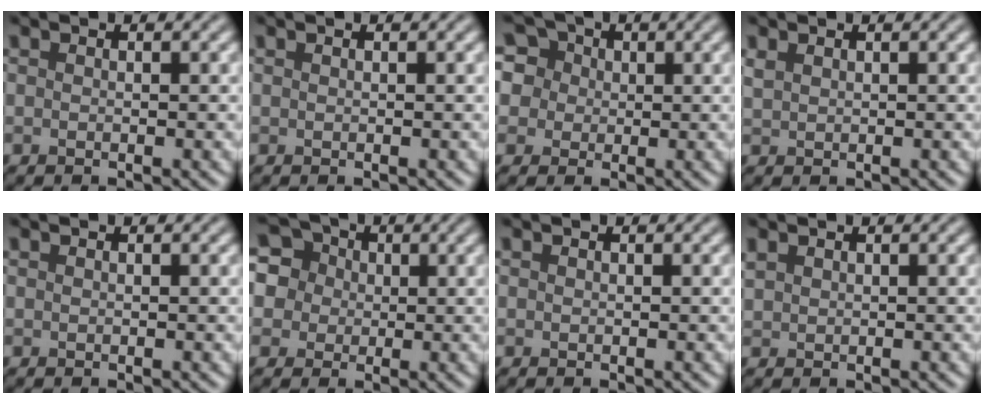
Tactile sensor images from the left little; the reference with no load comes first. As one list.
[{"total": 0.0}, {"total": 11.7, "force": [5.9, 8.5, 5.3], "torque": [-0.132, 0.047, 0.076]}, {"total": 0.8, "force": [0.5, 0.4, 0.5], "torque": [-0.015, 0.001, 0.012]}, {"total": 0.0}, {"total": 12.3, "force": [5.1, 9.9, 5.2], "torque": [-0.143, 0.049, 0.070]}, {"total": 0.0}, {"total": 0.8, "force": [0.5, 0.5, 0.3], "torque": [-0.012, 0.002, 0.014]}]